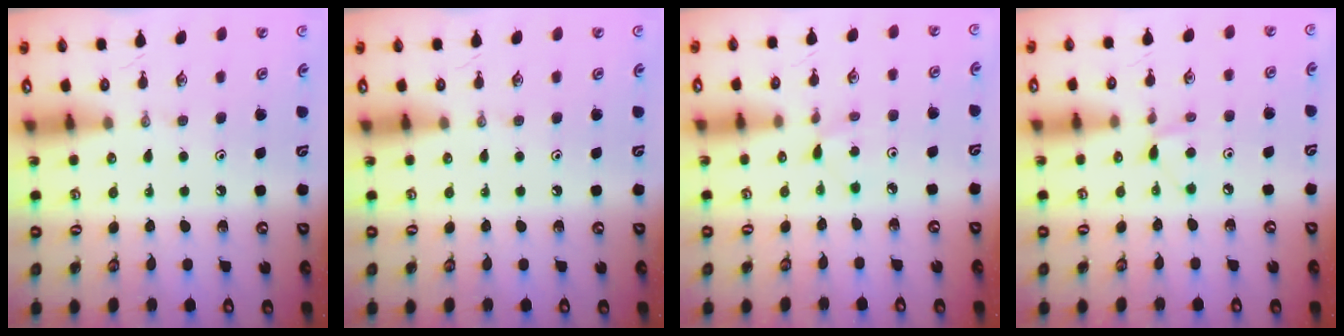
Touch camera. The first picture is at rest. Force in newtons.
{"total": 0.0}
{"total": 2.5, "press": 2.5, "slide": 0.3}
{"total": 5.6, "press": 5.5, "slide": 0.7}